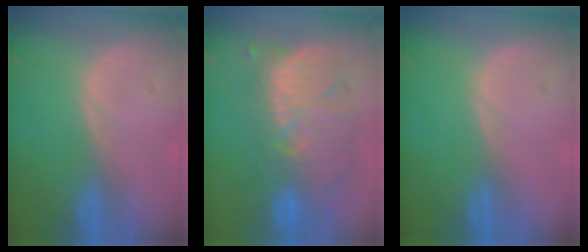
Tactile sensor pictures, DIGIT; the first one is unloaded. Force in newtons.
{"total": 10.5, "press": 10.2, "slide": 2.6}
{"total": 0.0}